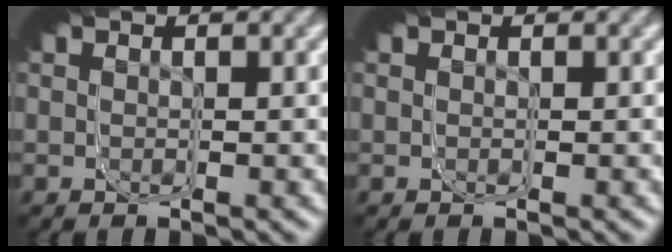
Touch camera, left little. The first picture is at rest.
{"total": 0.0}